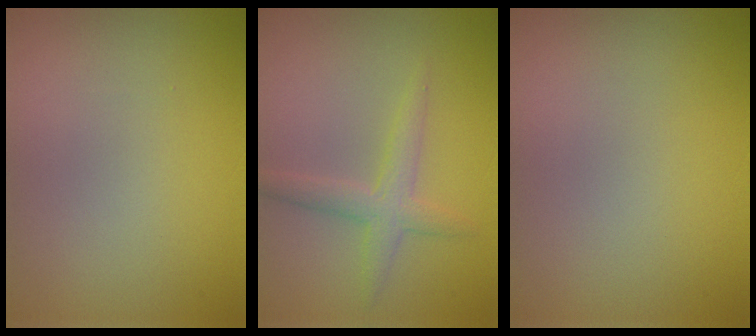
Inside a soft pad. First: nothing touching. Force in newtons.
{"total": 2.4, "press": 2.4, "slide": 0.1}
{"total": 0.0}